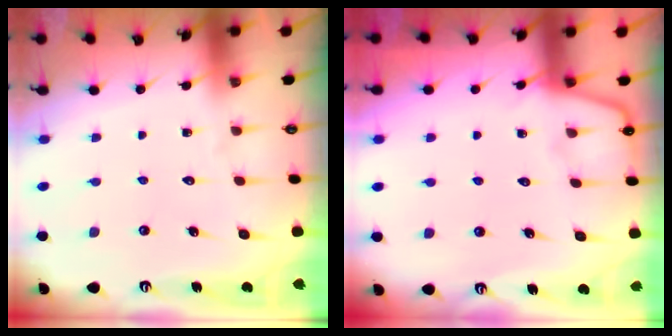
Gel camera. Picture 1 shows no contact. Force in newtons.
{"total": 3.3, "press": 3.3, "slide": 0.5}